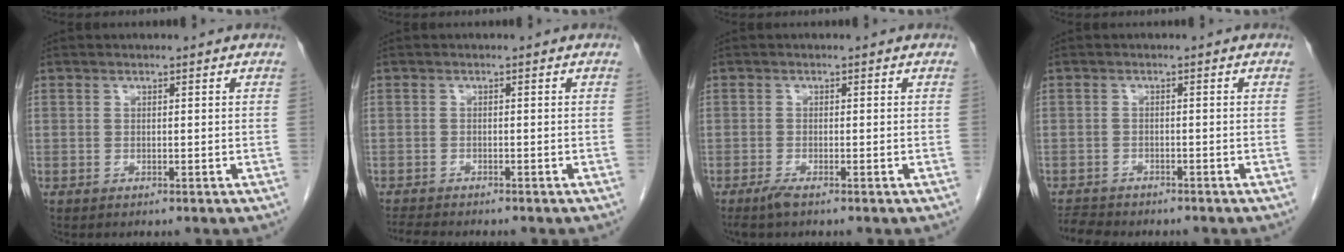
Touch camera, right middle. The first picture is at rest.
{"total": 3.6, "force": [-3.4, 0.3, 1.3], "torque": [-0.026, -0.014, -0.055]}
{"total": 1.6, "force": [-1.2, 0.0, 1.0], "torque": [-0.028, -0.006, -0.026]}
{"total": 4.2, "force": [-4.0, 1.0, 0.9], "torque": [-0.019, -0.013, -0.064]}